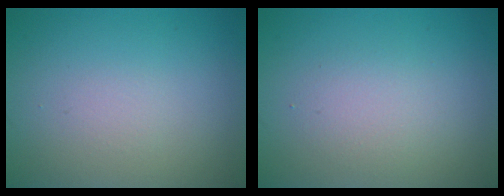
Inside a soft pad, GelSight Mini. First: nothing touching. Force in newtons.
{"total": 2.0, "press": 2.0, "slide": 0.1}